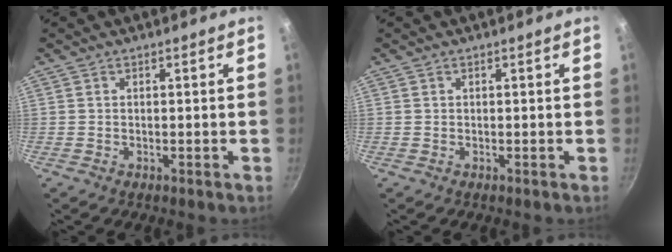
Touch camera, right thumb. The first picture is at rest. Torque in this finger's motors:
{"motor_torque": [-0.02, -0.02, 0.13, 0.04, 0.00]}